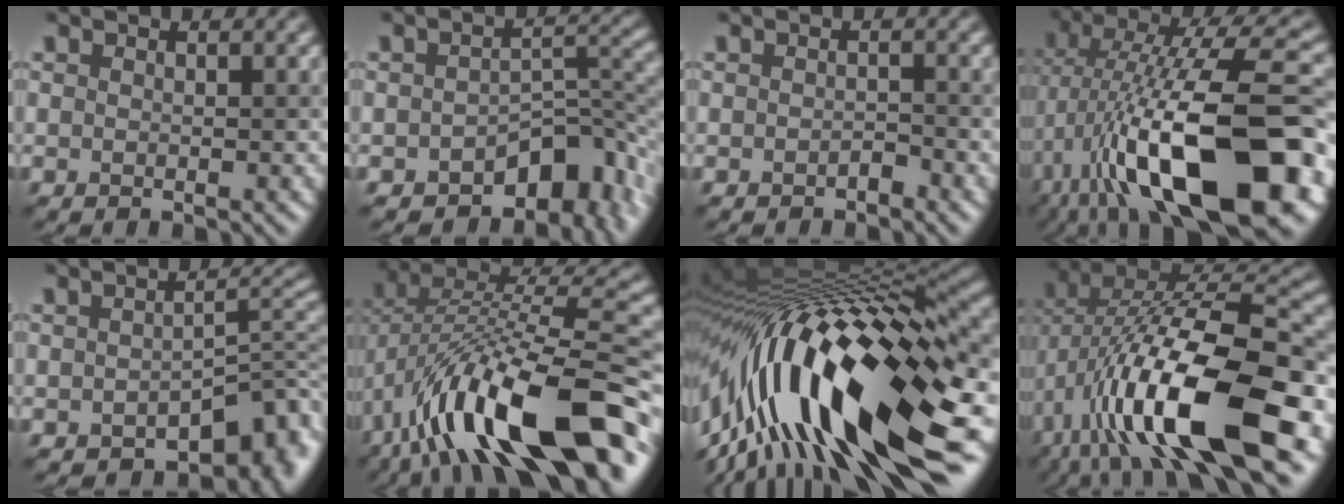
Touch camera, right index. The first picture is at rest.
{"total": 8.1, "force": [-4.3, 4.3, 5.4], "torque": [-0.044, -0.001, -0.066]}
{"total": 0.7, "force": [-0.5, 0.3, 0.4], "torque": [-0.007, 0.000, -0.009]}
{"total": 17.2, "force": [-4.0, 6.0, 15.6], "torque": [-0.243, 0.033, -0.069]}
{"total": 7.5, "force": [-4.1, 3.7, 5.0], "torque": [-0.040, -0.010, -0.053]}
{"total": 15.5, "force": [-7.0, 5.5, 12.7], "torque": [-0.217, 0.027, -0.123]}
{"total": 17.9, "force": [-3.5, 4.8, 16.9], "torque": [-0.279, 0.022, -0.069]}
{"total": 15.7, "force": [-4.7, 6.1, 13.7], "torque": [-0.231, 0.006, -0.082]}